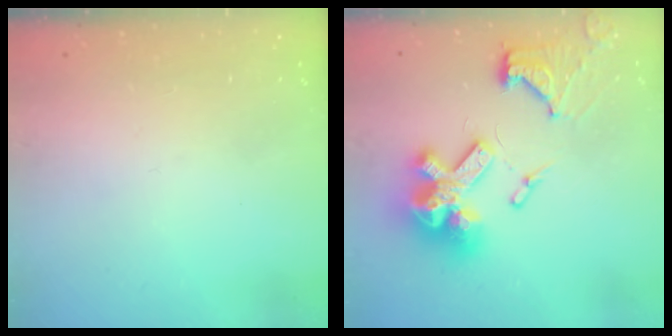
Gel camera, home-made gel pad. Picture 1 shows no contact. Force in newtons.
{"total": 20.1, "press": 20.0, "slide": 1.9}